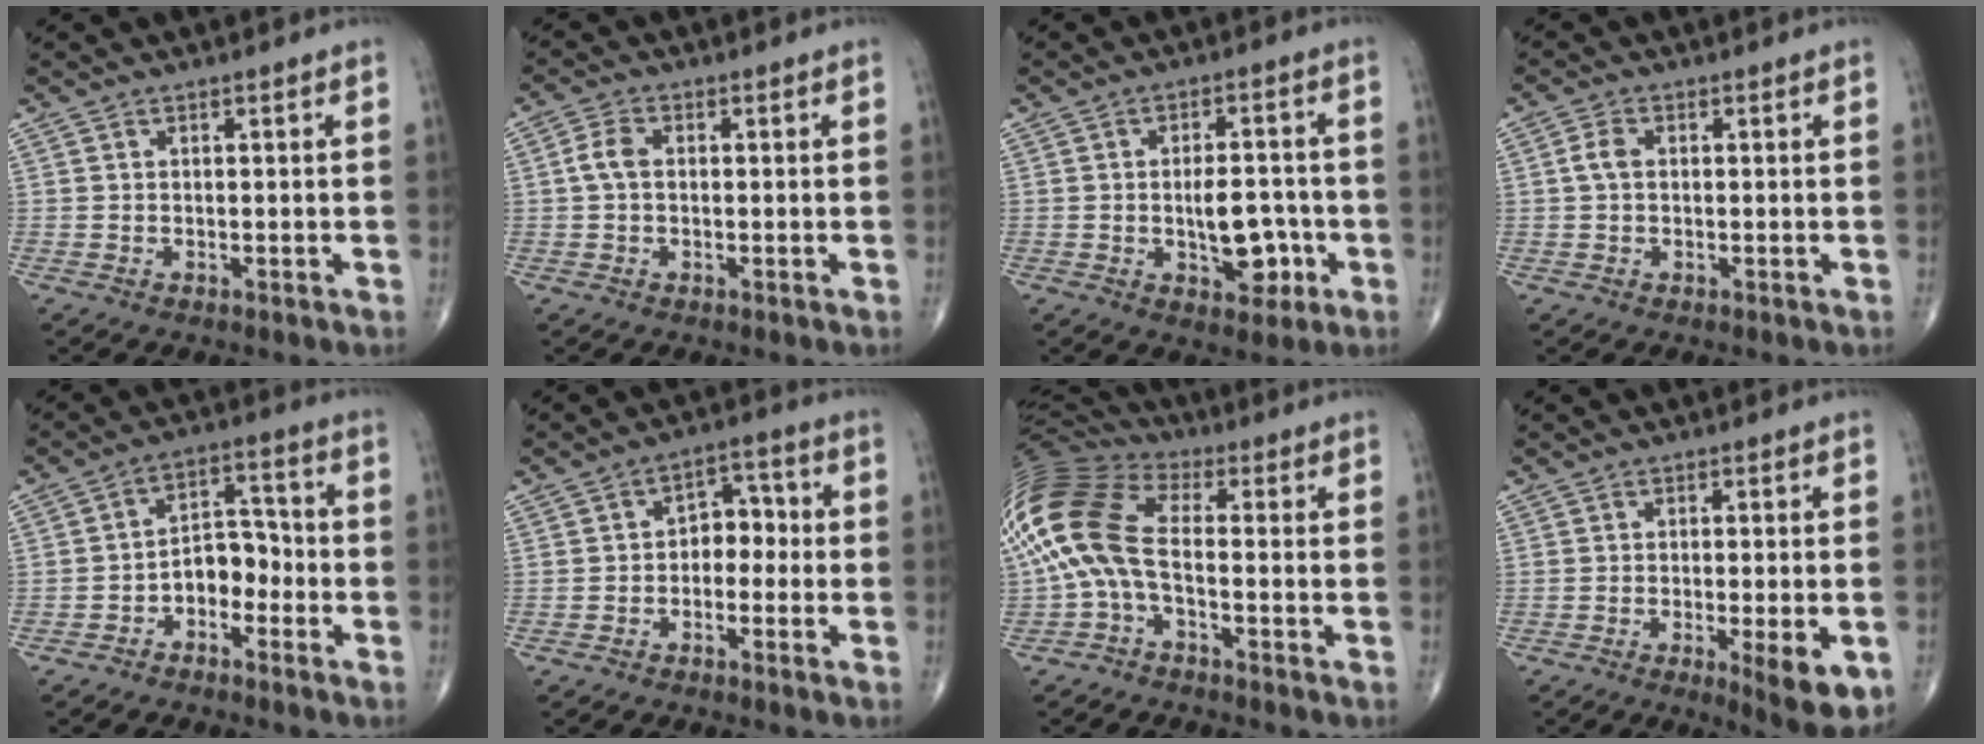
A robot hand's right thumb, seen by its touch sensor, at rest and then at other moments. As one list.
[{"total": 3.2, "force": [0.1, 2.1, 2.5], "torque": [-0.053, 0.008, -0.002]}, {"total": 8.6, "force": [-1.9, 4.7, 7.0], "torque": [-0.078, 0.017, -0.018]}, {"total": 2.5, "force": [0.2, 1.6, 1.9], "torque": [-0.041, 0.006, 0.001]}, {"total": 6.9, "force": [-2.9, 4.4, 4.4], "torque": [-0.044, 0.044, -0.059]}, {"total": 5.6, "force": [-1.1, 4.0, 3.8], "torque": [-0.025, 0.032, -0.030]}, {"total": 15.5, "force": [-1.8, 7.6, 13.3], "torque": [-0.290, 0.050, -0.047]}, {"total": 8.4, "force": [-2.7, 1.9, 7.7], "torque": [-0.101, -0.014, -0.035]}]